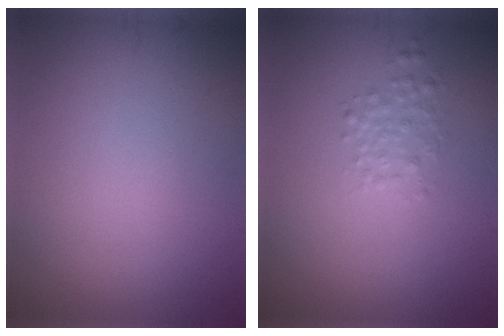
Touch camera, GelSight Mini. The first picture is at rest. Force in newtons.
{"total": 1.6, "press": 1.6, "slide": 0.0}